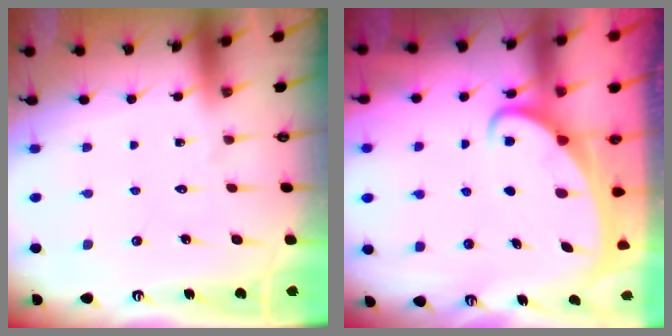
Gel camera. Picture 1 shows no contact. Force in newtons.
{"total": 3.0, "press": 3.0, "slide": 0.4}